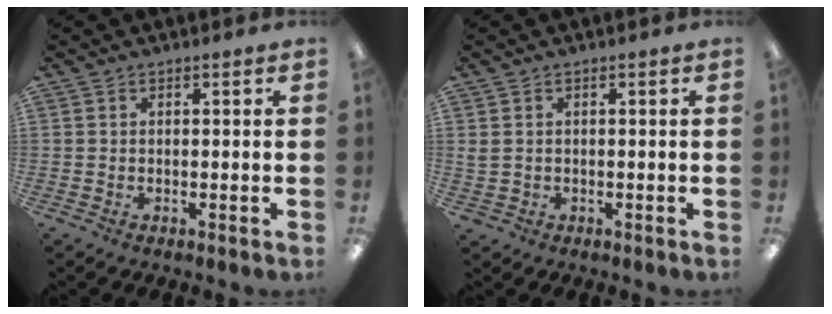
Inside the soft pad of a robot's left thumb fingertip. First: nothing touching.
{"total": 1.2, "force": [0.3, 1.0, 0.7], "torque": [-0.017, 0.004, 0.003]}